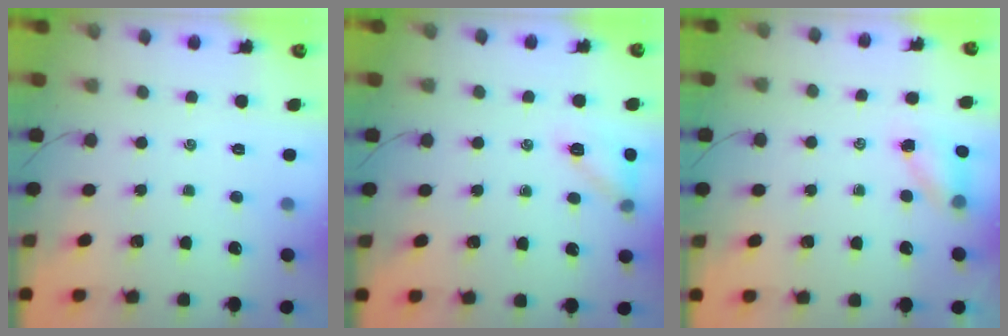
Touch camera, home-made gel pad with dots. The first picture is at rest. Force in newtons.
{"total": 9.4, "press": 9.4, "slide": 0.7}
{"total": 4.9, "press": 4.8, "slide": 0.8}